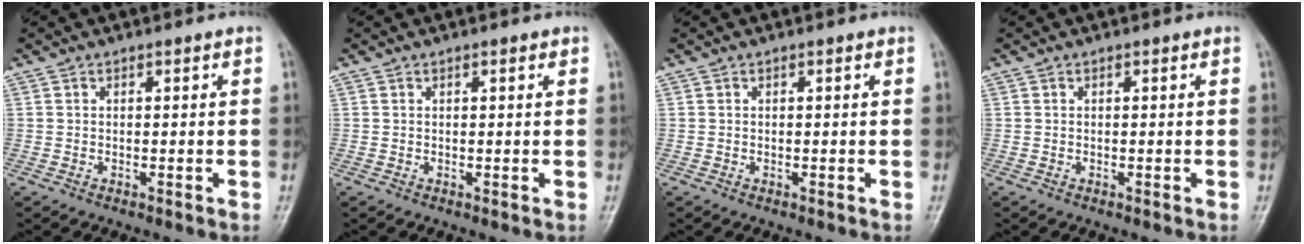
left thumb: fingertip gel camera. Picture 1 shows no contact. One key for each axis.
{"total": 0.6, "fx": 0.4, "fy": 0.1, "fz": 0.5, "tx": -0.008, "ty": 0.000, "tz": 0.004}
{"total": 0.0}
{"total": 0.0}